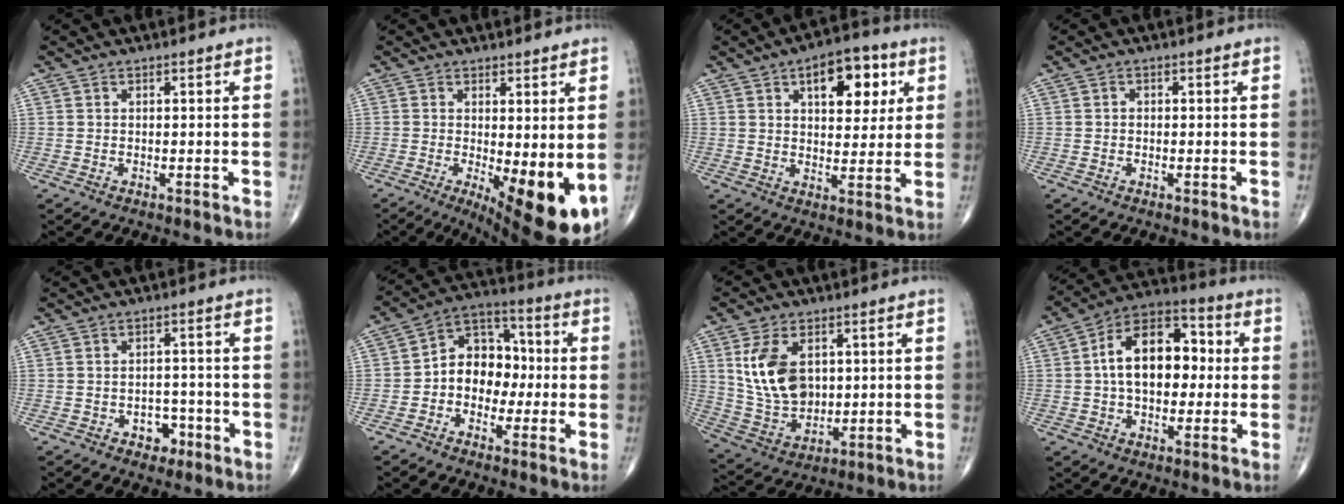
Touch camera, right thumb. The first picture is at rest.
{"total": 13.0, "force": [-2.3, 4.1, 12.1], "torque": [-0.168, -0.030, -0.018]}
{"total": 12.1, "force": [4.8, 6.5, 9.0], "torque": [-0.087, -0.009, 0.066]}
{"total": 0.5, "force": [-0.2, 0.5, 0.2], "torque": [0.004, 0.003, -0.007]}
{"total": 3.9, "force": [-1.9, 2.9, 1.9], "torque": [-0.002, 0.017, -0.024]}
{"total": 11.0, "force": [-1.2, 8.6, 6.8], "torque": [-0.064, 0.043, -0.035]}
{"total": 12.7, "force": [3.1, 8.4, 9.1], "torque": [-0.154, -0.014, 0.073]}
{"total": 15.9, "force": [1.2, 9.9, 12.4], "torque": [-0.169, 0.035, 0.008]}